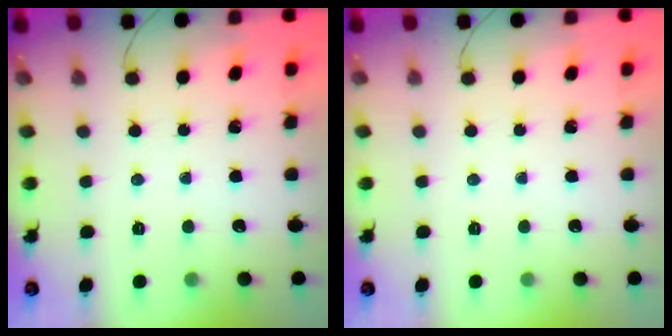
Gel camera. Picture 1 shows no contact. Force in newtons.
{"total": 0.0}